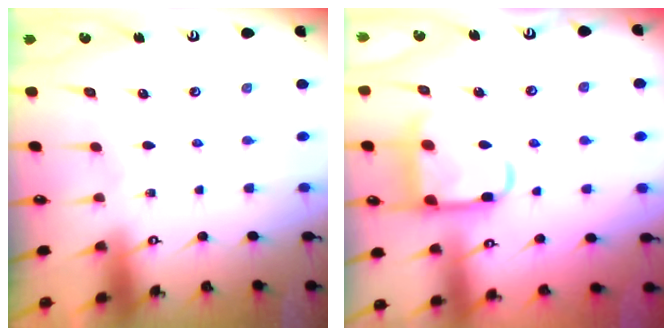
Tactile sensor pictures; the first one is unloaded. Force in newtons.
{"total": 14.0, "press": 14.0, "slide": 1.0}